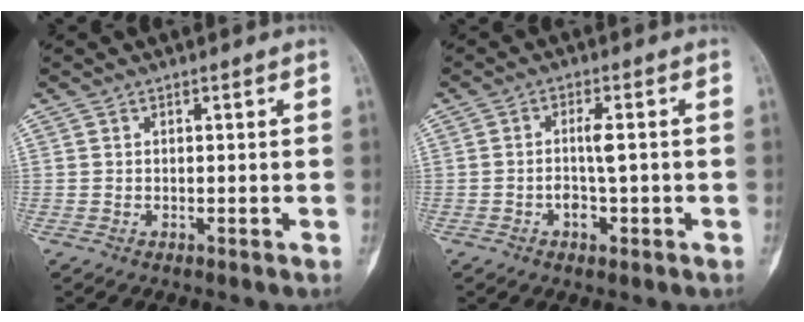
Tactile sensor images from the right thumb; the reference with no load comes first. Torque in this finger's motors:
{"motor_torque": [0.66, 3.44, 0.54, -0.45, 0.01]}